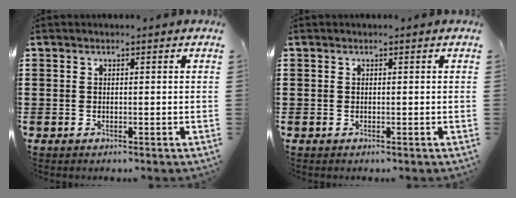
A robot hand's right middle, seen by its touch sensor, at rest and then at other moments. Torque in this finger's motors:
{"motor_torque": [-0.02, 0.02, 0.00, 0.00]}